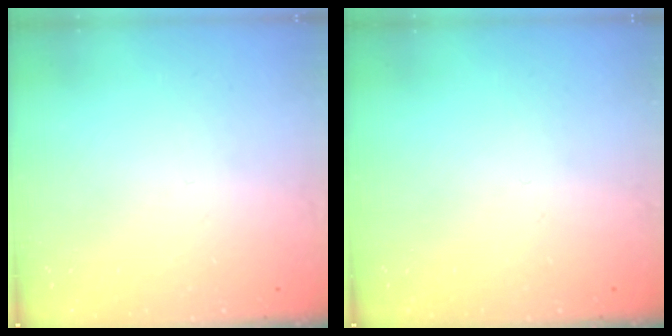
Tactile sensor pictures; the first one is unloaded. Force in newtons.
{"total": 0.0}